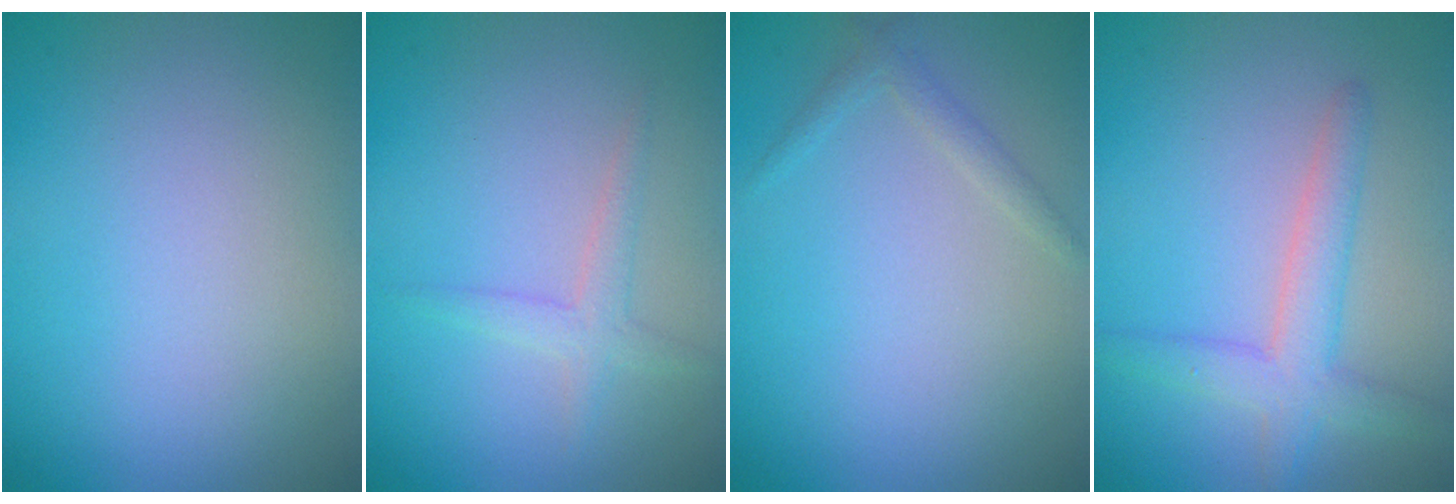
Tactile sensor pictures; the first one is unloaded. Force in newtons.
{"total": 1.8, "press": 1.8, "slide": 0.0}
{"total": 1.1, "press": 1.1, "slide": 0.0}
{"total": 3.7, "press": 3.7, "slide": 0.1}